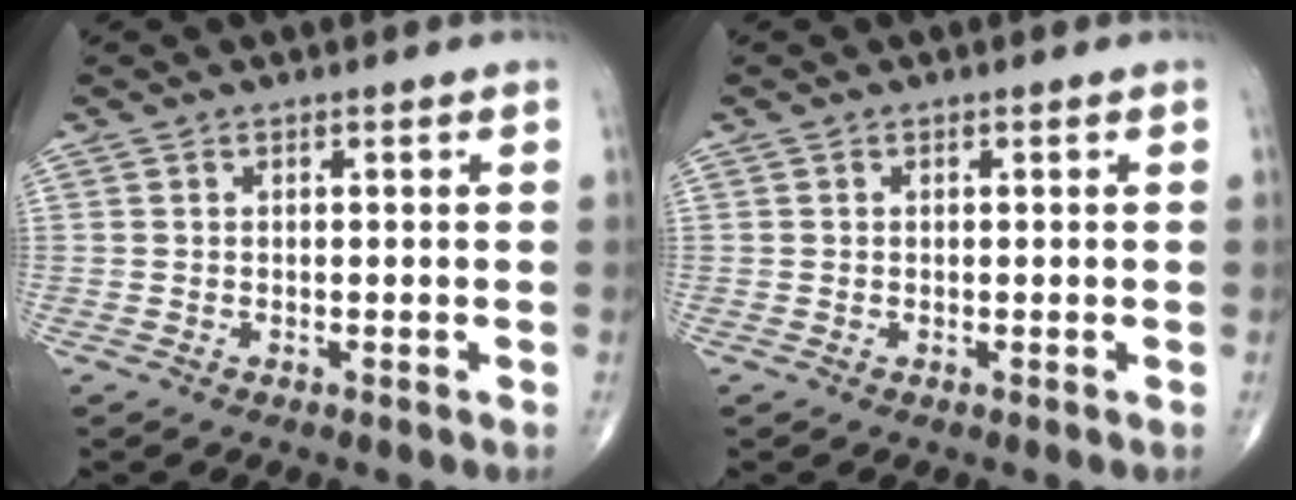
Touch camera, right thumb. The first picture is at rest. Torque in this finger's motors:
{"motor_torque": [-0.18, 0.00, -0.17, -0.05, 0.03]}